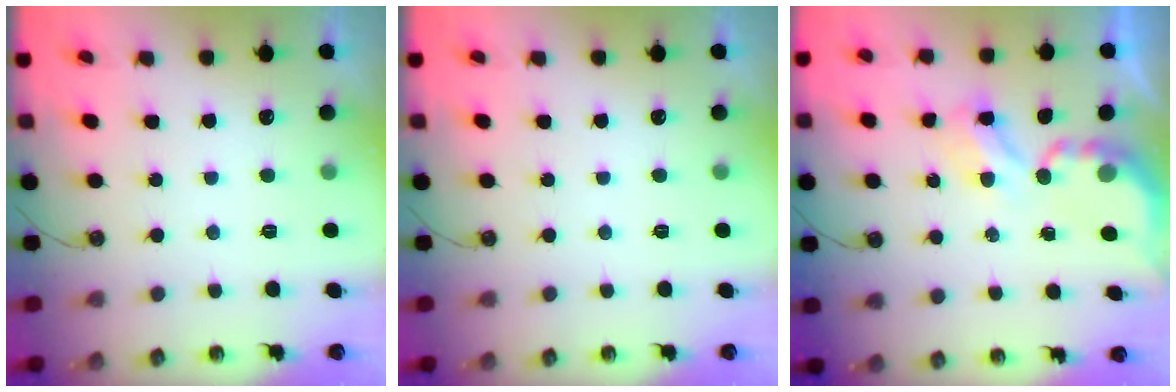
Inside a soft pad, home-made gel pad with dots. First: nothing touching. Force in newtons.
{"total": 0.0}
{"total": 3.9, "press": 3.9, "slide": 0.2}